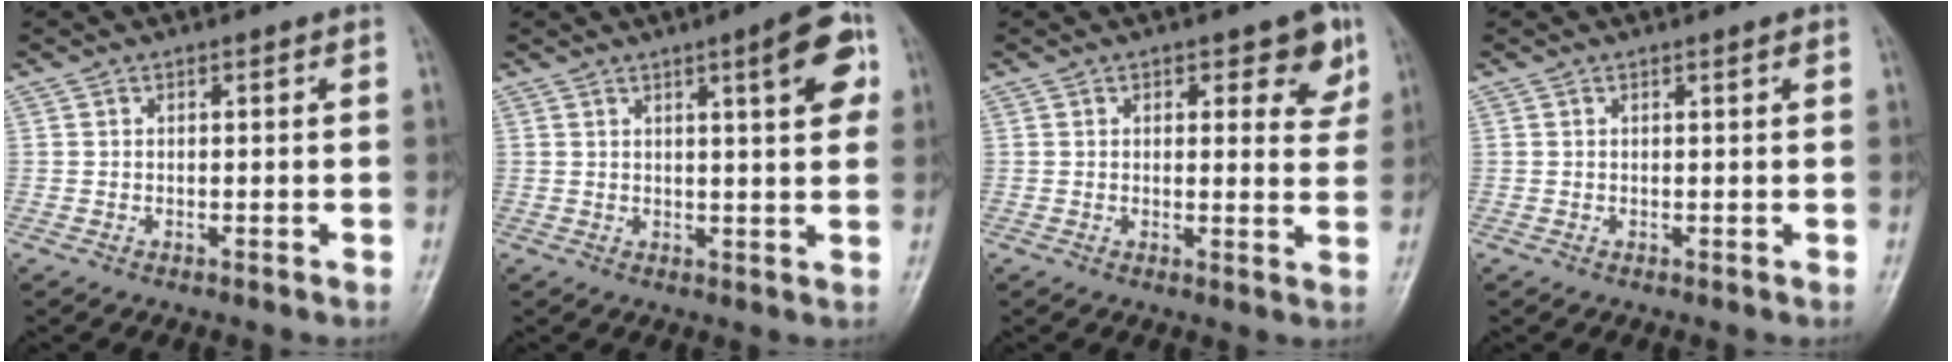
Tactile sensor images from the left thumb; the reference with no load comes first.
{"total": 8.5, "force": [3.2, 1.9, 7.6], "torque": [-0.086, -0.003, 0.037]}
{"total": 6.7, "force": [3.3, 3.3, 4.8], "torque": [-0.025, -0.015, 0.035]}
{"total": 0.6, "force": [0.3, 0.1, 0.5], "torque": [-0.008, 0.000, 0.003]}